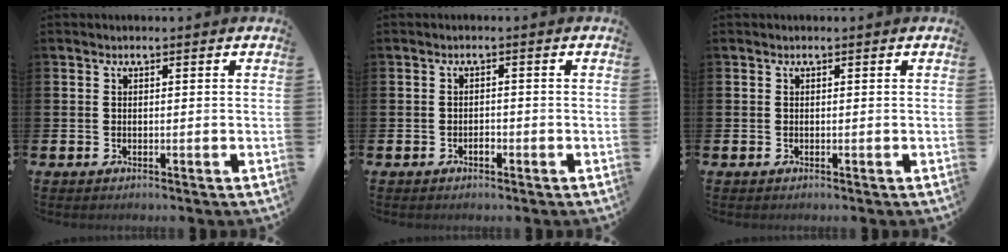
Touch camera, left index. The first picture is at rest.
{"total": 1.0, "force": [-0.5, 0.6, 0.6], "torque": [0.004, -0.008, -0.012]}
{"total": 0.0}